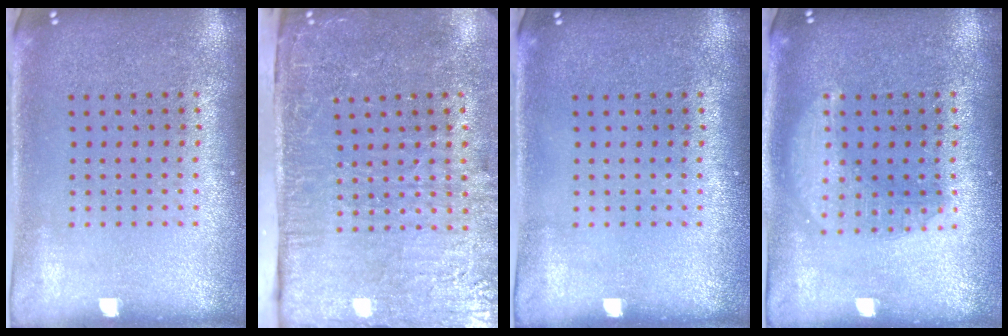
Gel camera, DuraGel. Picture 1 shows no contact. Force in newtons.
{"total": 5.0, "press": 4.1, "slide": 2.9}
{"total": 0.0}
{"total": 2.6, "press": 2.6, "slide": 0.4}